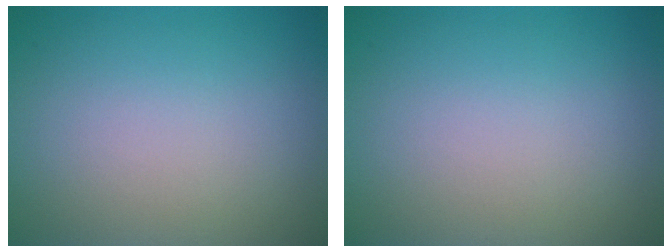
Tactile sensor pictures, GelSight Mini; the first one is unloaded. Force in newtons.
{"total": 0.0}